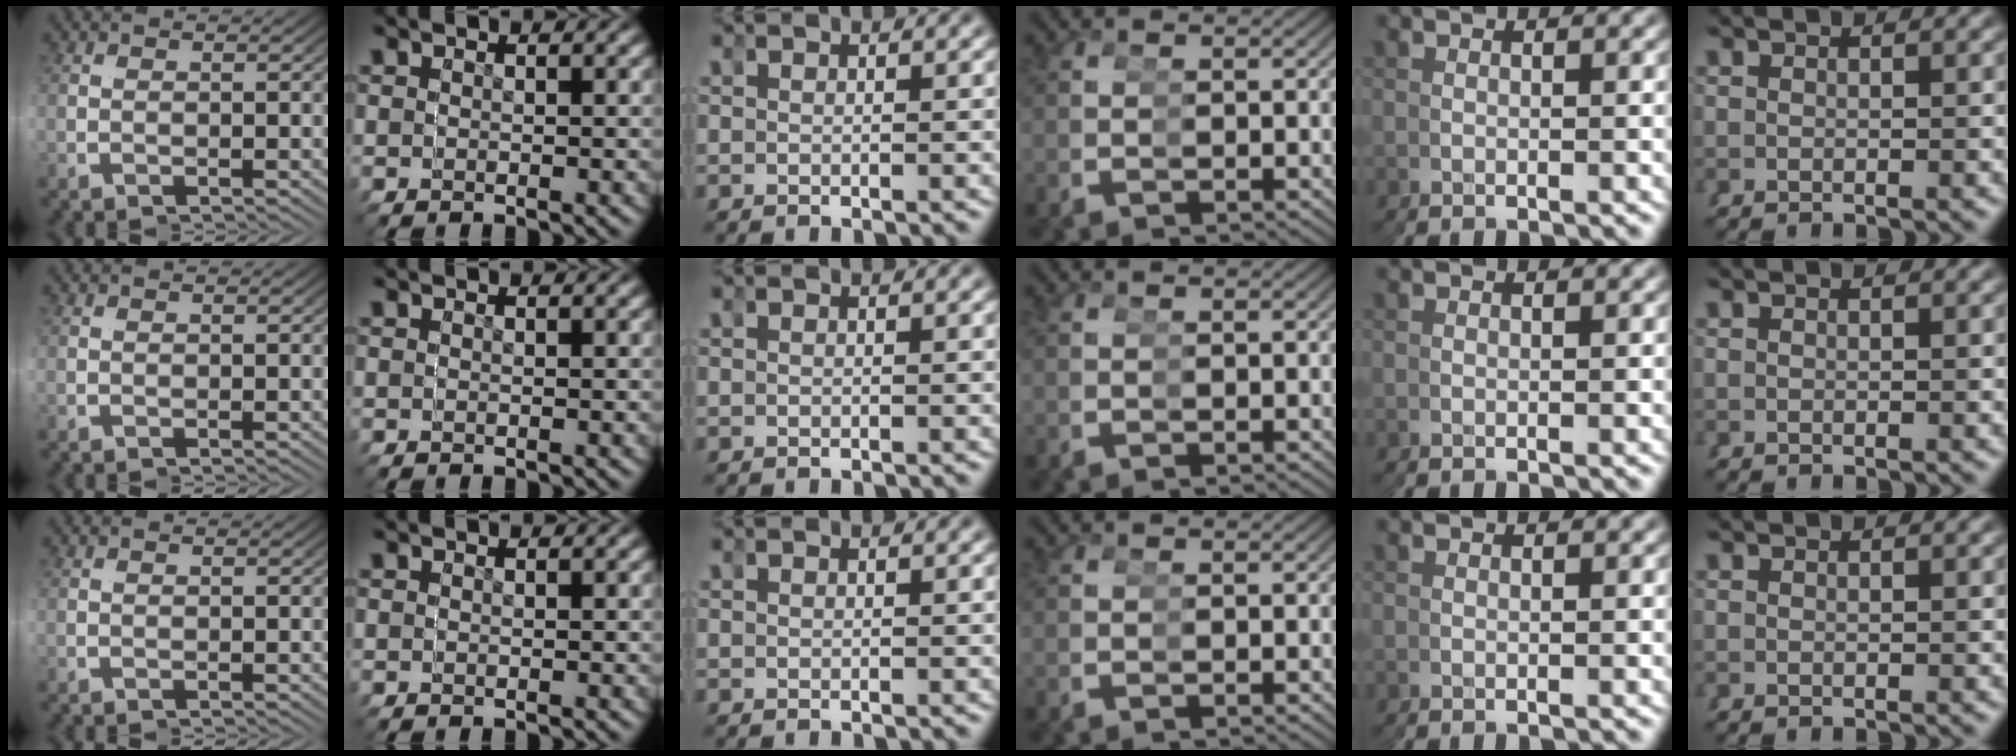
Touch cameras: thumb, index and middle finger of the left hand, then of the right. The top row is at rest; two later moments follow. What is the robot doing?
{"motion": "grasp_and_lifting", "object": "scissors"}